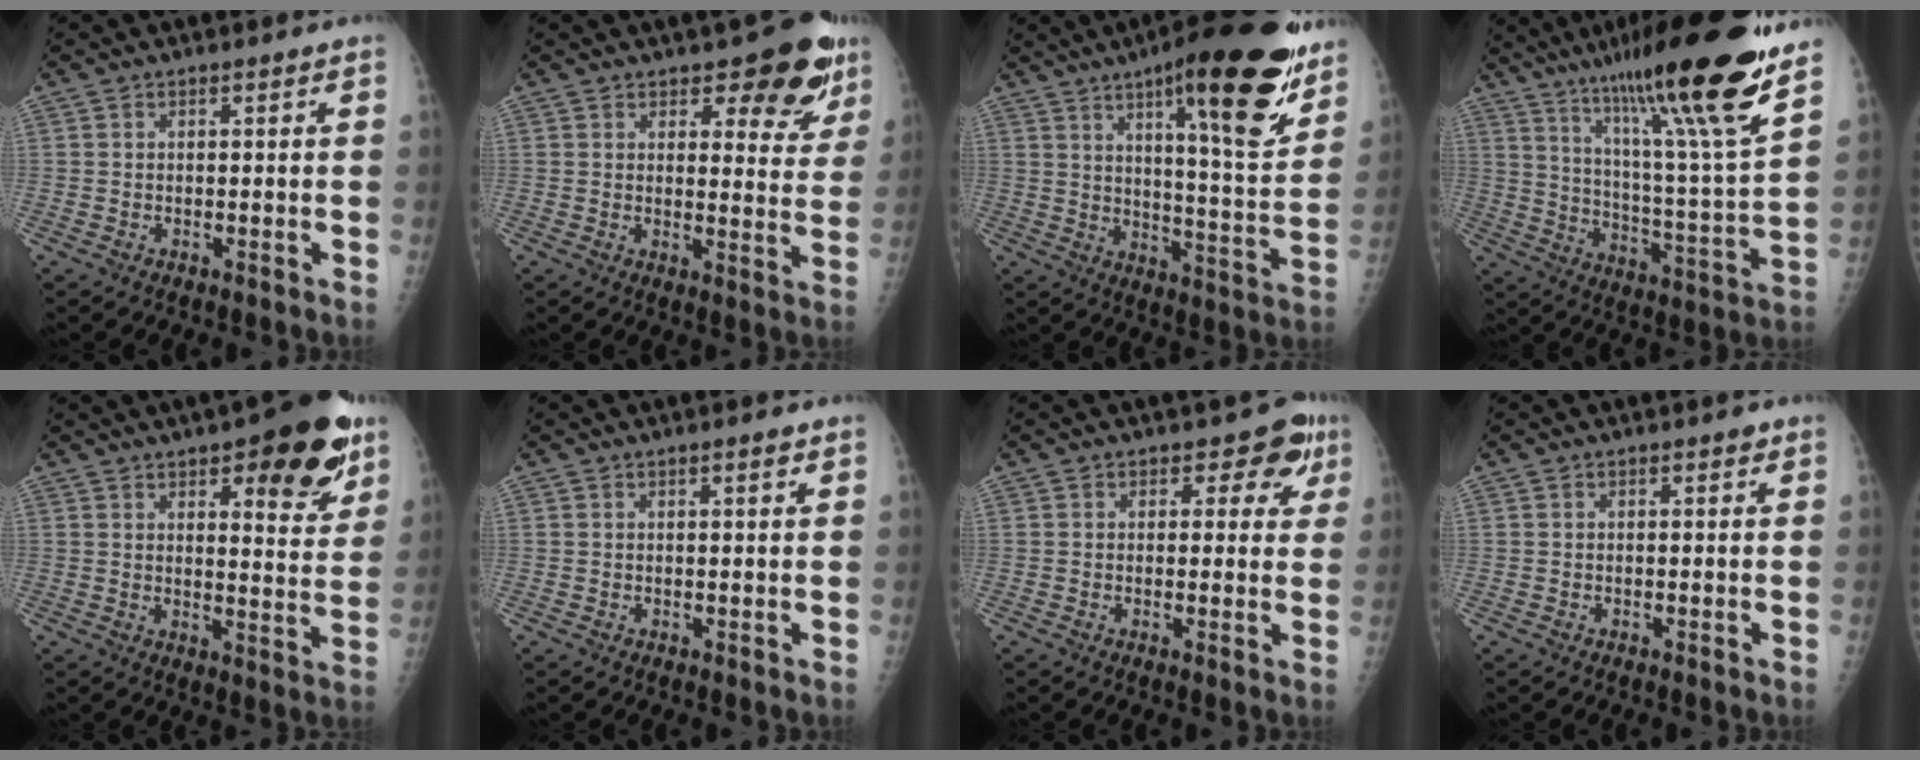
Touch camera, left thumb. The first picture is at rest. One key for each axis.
{"total": 10.8, "fx": 7.0, "fy": 4.6, "fz": 6.8, "tx": -0.037, "ty": -0.038, "tz": 0.086}
{"total": 23.1, "fx": 13.7, "fy": 5.2, "fz": 17.9, "tx": -0.229, "ty": -0.065, "tz": 0.200}
{"total": 25.1, "fx": 16.8, "fy": 1.5, "fz": 18.5, "tx": -0.282, "ty": -0.065, "tz": 0.273}
{"total": 16.3, "fx": 9.0, "fy": 5.8, "fz": 12.3, "tx": -0.115, "ty": -0.039, "tz": 0.117}
{"total": 1.2, "fx": 0.7, "fy": 0.2, "fz": 1.0, "tx": -0.014, "ty": -0.002, "tz": 0.010}
{"total": 5.5, "fx": 2.7, "fy": 3.7, "fz": 3.0, "tx": 0.011, "ty": -0.005, "tz": 0.023}
{"total": 0.5, "fx": 0.3, "fy": 0.3, "fz": 0.3, "tx": -0.003, "ty": 0.000, "tz": 0.001}